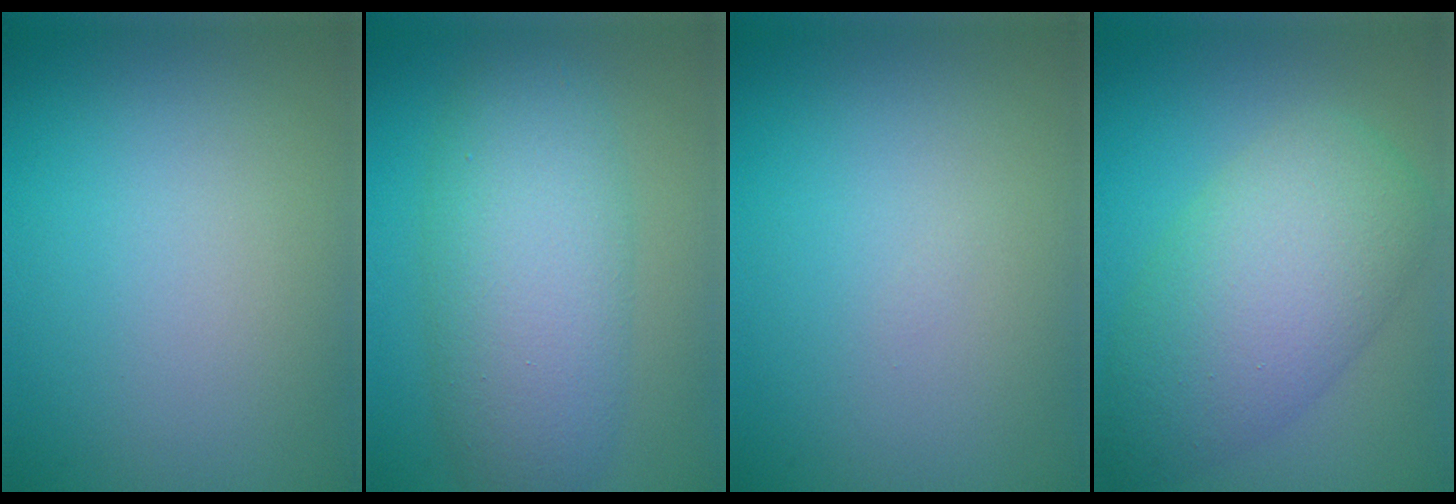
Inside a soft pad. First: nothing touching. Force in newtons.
{"total": 7.4, "press": 7.4, "slide": 0.0}
{"total": 0.0}
{"total": 7.8, "press": 7.7, "slide": 0.3}